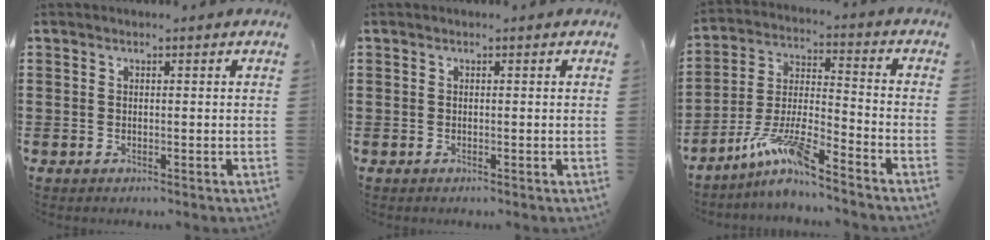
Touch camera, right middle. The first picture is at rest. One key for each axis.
{"total": 0.0}
{"total": 8.9, "fx": -7.2, "fy": 0.8, "fz": 5.1, "tx": -0.119, "ty": -0.007, "tz": -0.145}